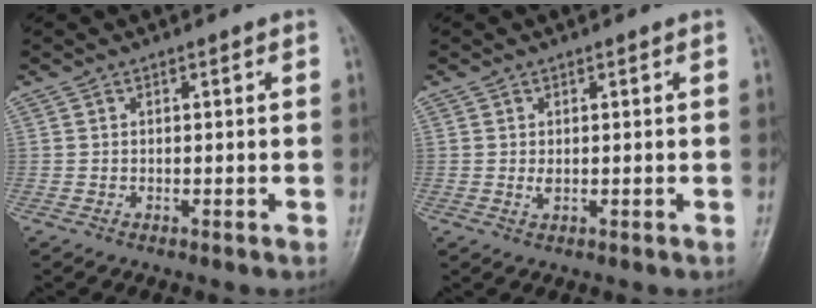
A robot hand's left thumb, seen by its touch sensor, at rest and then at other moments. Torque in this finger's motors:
{"motor_torque": [0.01, 0.01, 0.08, 0.01, 0.00]}